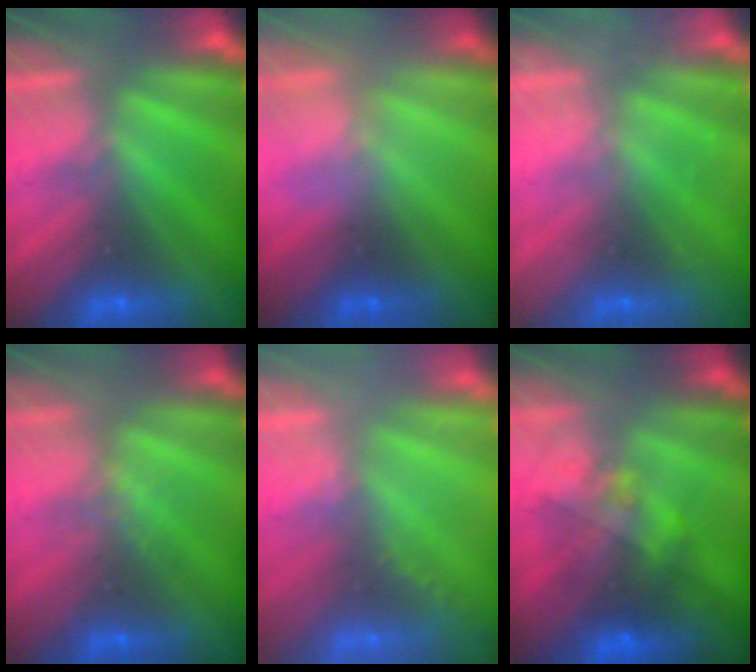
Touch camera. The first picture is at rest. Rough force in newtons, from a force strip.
{"total": 2.4}
{"total": 2.2}
{"total": 1.5}
{"total": 1.6}
{"total": 7.3}